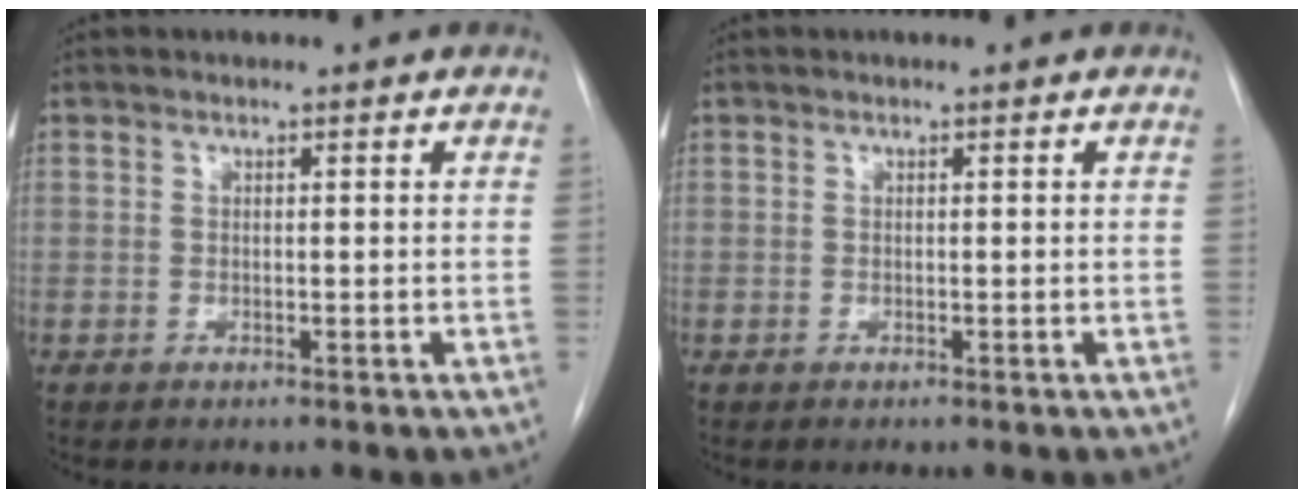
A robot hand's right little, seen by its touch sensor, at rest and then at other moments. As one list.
[{"total": 0.0}]